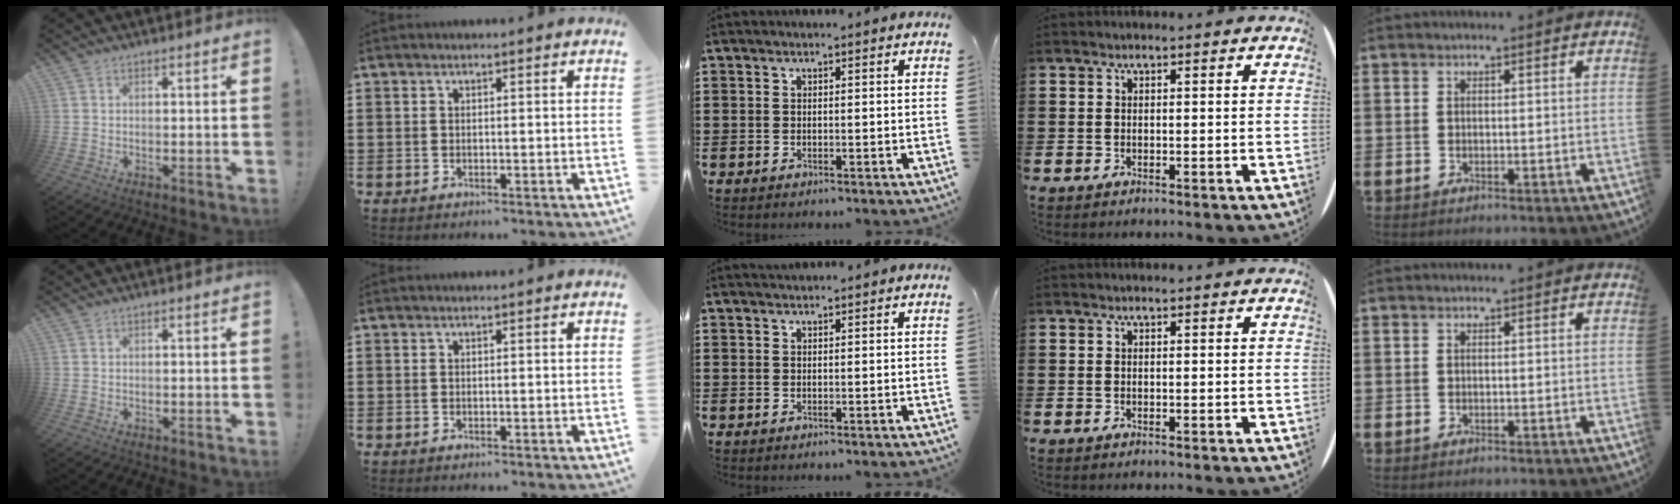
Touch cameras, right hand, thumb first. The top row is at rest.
{"middle": {"total": 0.7, "force": [0.7, 0.0, -0.1], "torque": [-0.001, -0.002, 0.015]}}